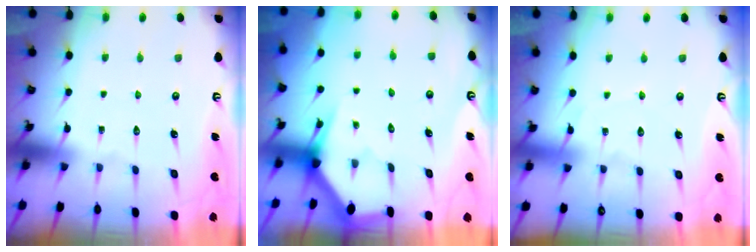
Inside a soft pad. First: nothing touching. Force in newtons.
{"total": 2.9, "press": 2.9, "slide": 0.1}
{"total": 2.6, "press": 2.5, "slide": 0.3}